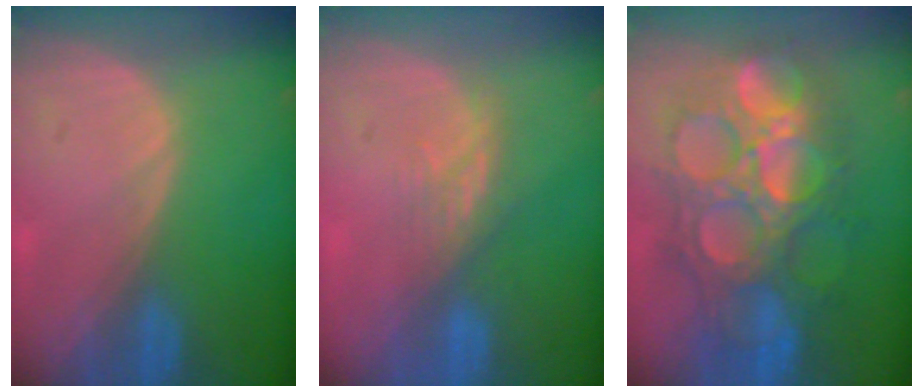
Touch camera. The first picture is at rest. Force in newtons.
{"total": 3.7, "press": 3.4, "slide": 1.5}
{"total": 13.5, "press": 13.4, "slide": 1.5}